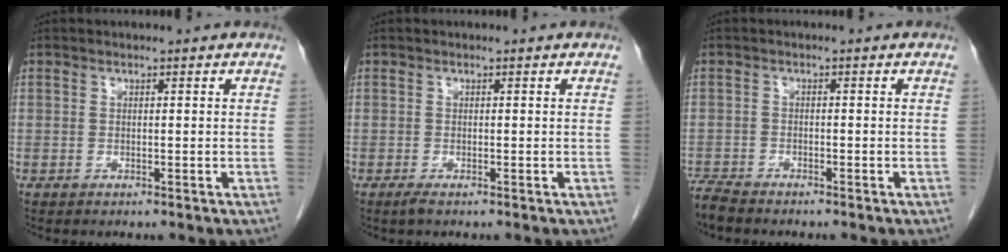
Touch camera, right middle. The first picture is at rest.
{"total": 0.9, "force": [-0.6, 0.0, 0.6], "torque": [-0.016, -0.004, -0.012]}
{"total": 3.3, "force": [-3.2, 0.3, 0.9], "torque": [-0.018, -0.015, -0.060]}